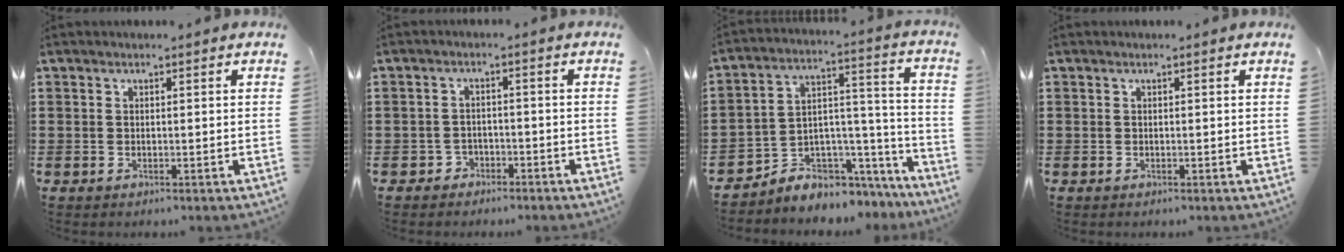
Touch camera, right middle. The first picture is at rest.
{"total": 2.1, "force": [-1.9, 1.0, -0.1], "torque": [-0.008, 0.003, -0.043]}
{"total": 5.3, "force": [-4.7, 2.3, 0.1], "torque": [-0.008, 0.001, -0.091]}
{"total": 0.0}